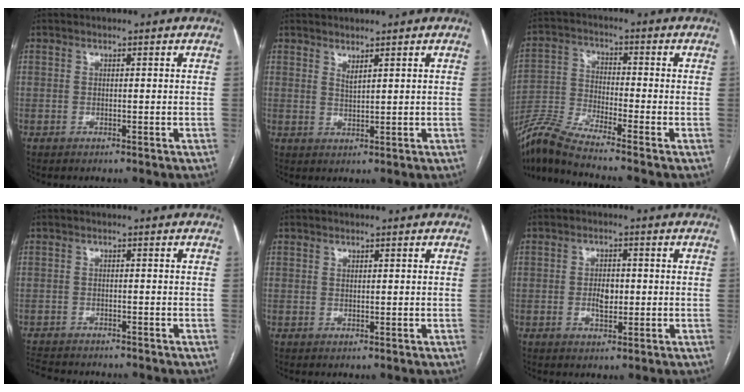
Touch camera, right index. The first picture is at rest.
{"total": 1.5, "force": [1.2, 0.1, 0.9], "torque": [-0.018, -0.010, 0.025]}
{"total": 9.2, "force": [-7.9, -1.2, 4.4], "torque": [-0.103, -0.026, -0.159]}
{"total": 7.8, "force": [-7.1, 1.7, 2.6], "torque": [-0.047, -0.007, -0.107]}
{"total": 0.0}
{"total": 3.2, "force": [-0.3, 1.7, 2.7], "torque": [-0.049, 0.004, 0.000]}